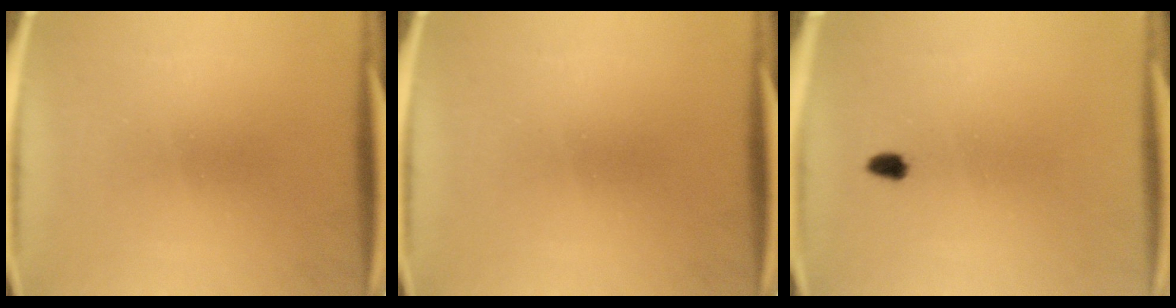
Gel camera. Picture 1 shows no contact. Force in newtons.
{"total": 0.0}
{"total": 1.4}